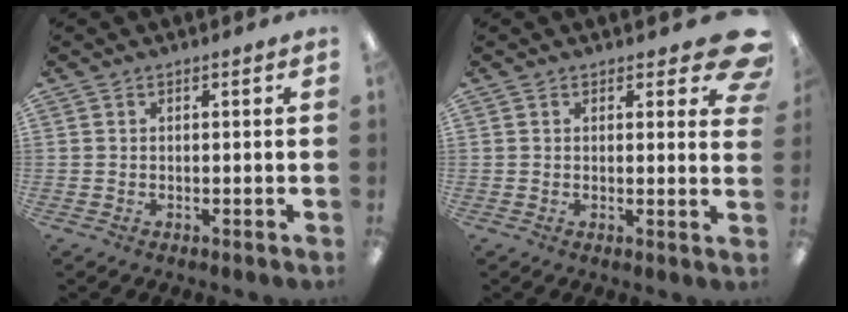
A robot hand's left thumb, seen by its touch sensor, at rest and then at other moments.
{"total": 6.1, "force": [3.3, 2.6, 4.3], "torque": [-0.047, -0.017, 0.056]}